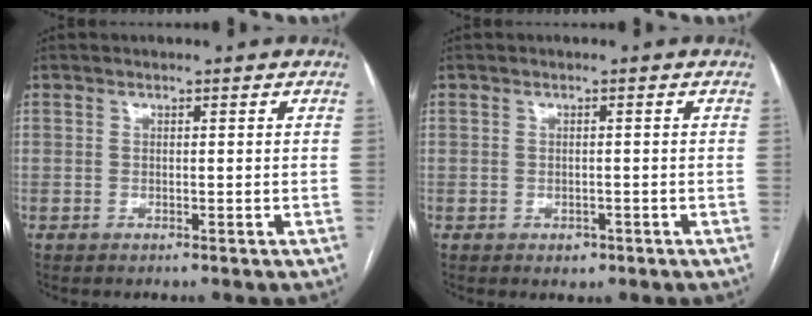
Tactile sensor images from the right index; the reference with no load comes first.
{"total": 1.5, "force": [-0.8, 1.2, 0.6], "torque": [-0.007, 0.003, -0.004]}